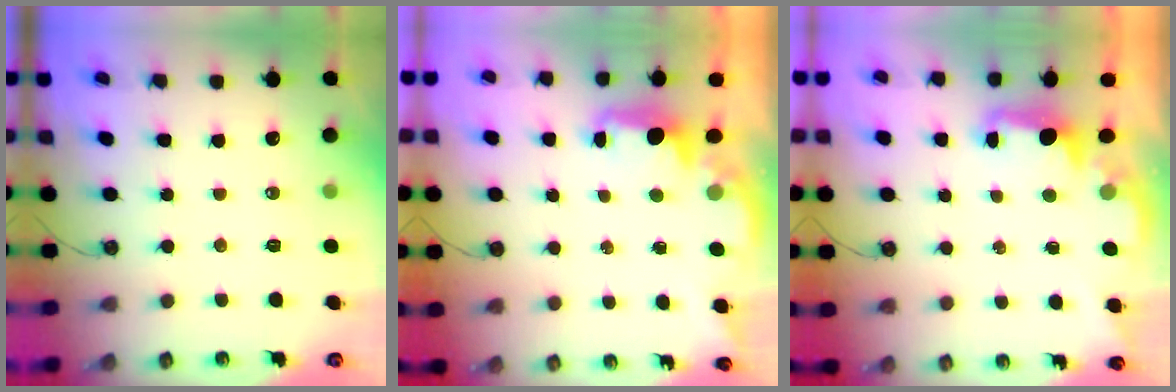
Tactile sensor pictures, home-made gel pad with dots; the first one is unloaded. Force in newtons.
{"total": 2.2, "press": 2.1, "slide": 0.8}
{"total": 2.0, "press": 1.9, "slide": 0.8}